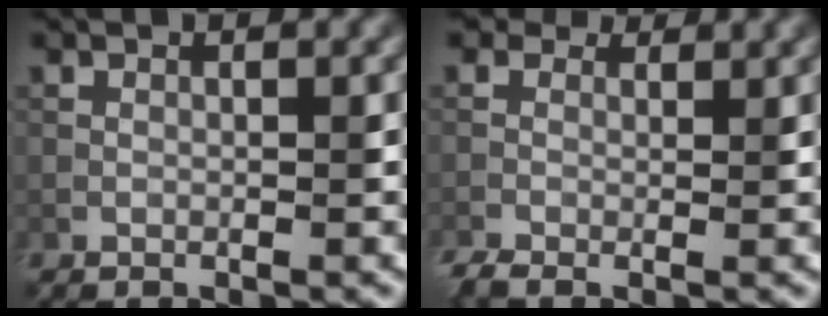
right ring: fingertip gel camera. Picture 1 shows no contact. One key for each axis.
{"total": 3.2, "fx": 0.4, "fy": 2.3, "fz": 2.1, "tx": -0.045, "ty": -0.003, "tz": 0.000}